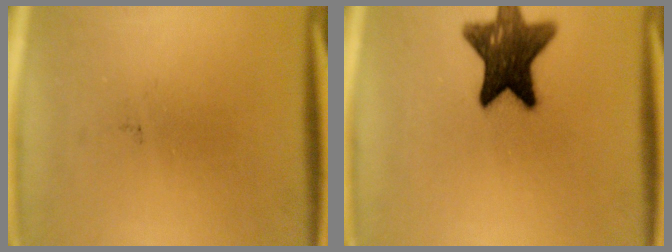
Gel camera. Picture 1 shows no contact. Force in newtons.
{"total": 13.1}